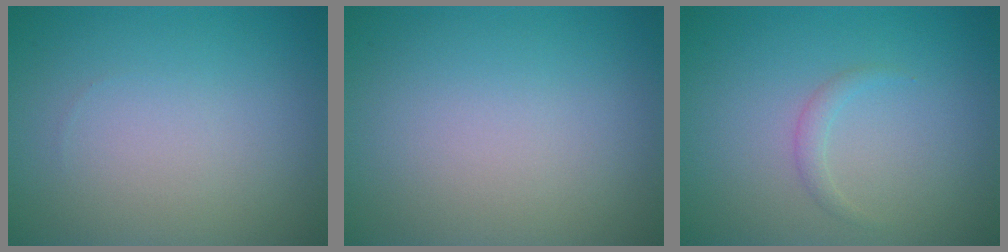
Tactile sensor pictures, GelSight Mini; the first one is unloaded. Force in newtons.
{"total": 0.0}
{"total": 1.0, "press": 1.0, "slide": 0.2}